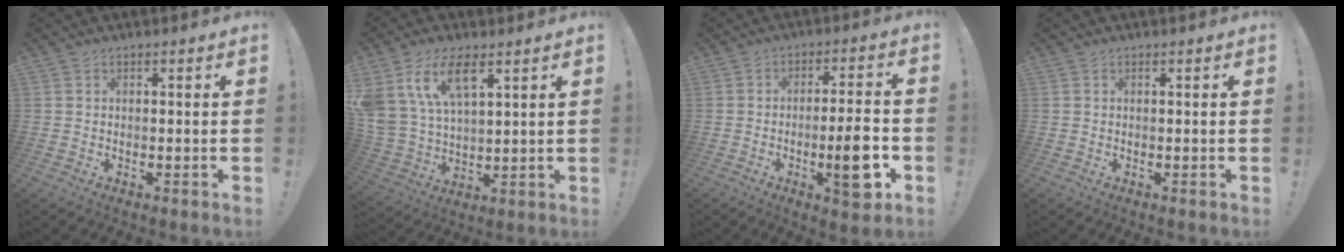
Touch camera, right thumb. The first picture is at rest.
{"total": 14.1, "force": [8.1, 7.0, 9.3], "torque": [-0.196, -0.032, 0.151]}
{"total": 12.0, "force": [-3.9, 2.3, 11.2], "torque": [-0.152, 0.003, -0.063]}
{"total": 0.0}